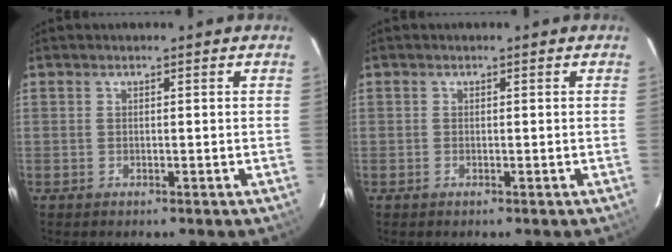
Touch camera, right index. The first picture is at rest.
{"total": 0.0}